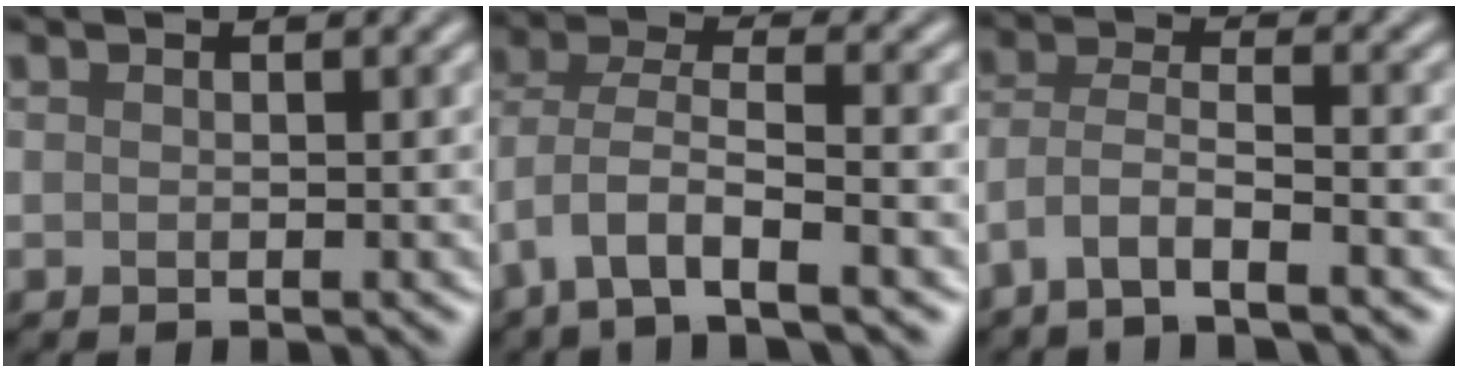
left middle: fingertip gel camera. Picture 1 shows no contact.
{"total": 6.7, "force": [-3.6, 2.2, 5.2], "torque": [-0.101, 0.000, -0.079]}
{"total": 3.9, "force": [-2.5, 0.8, 2.9], "torque": [-0.056, 0.002, -0.058]}